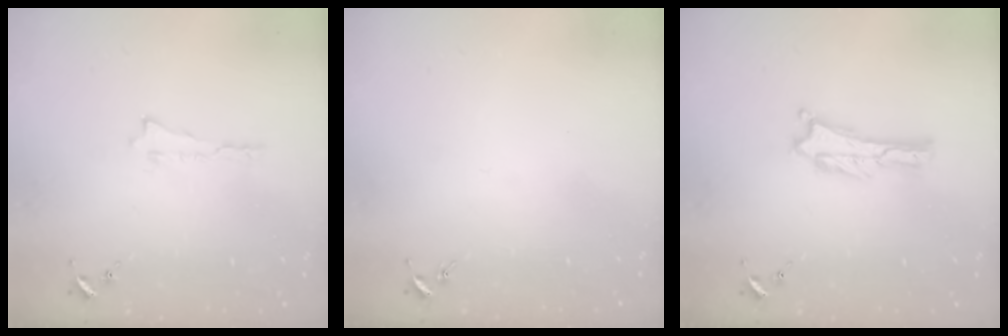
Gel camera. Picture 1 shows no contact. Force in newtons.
{"total": 0.0}
{"total": 0.0}